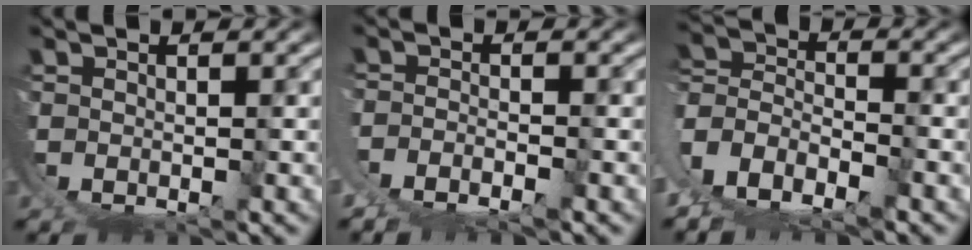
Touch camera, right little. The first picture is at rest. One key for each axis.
{"total": 3.7, "fx": -0.7, "fy": 2.9, "fz": 2.1, "tx": -0.048, "ty": -0.011, "tz": -0.012}
{"total": 10.1, "fx": 1.2, "fy": 8.9, "fz": 4.7, "tx": -0.144, "ty": -0.031, "tz": 0.011}